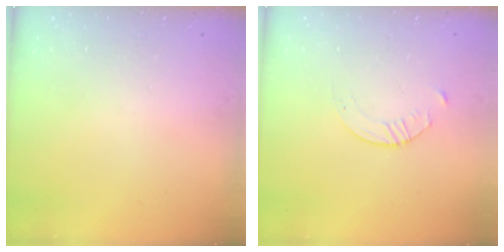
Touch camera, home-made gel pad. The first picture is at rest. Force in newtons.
{"total": 2.8, "press": 2.7, "slide": 0.3}